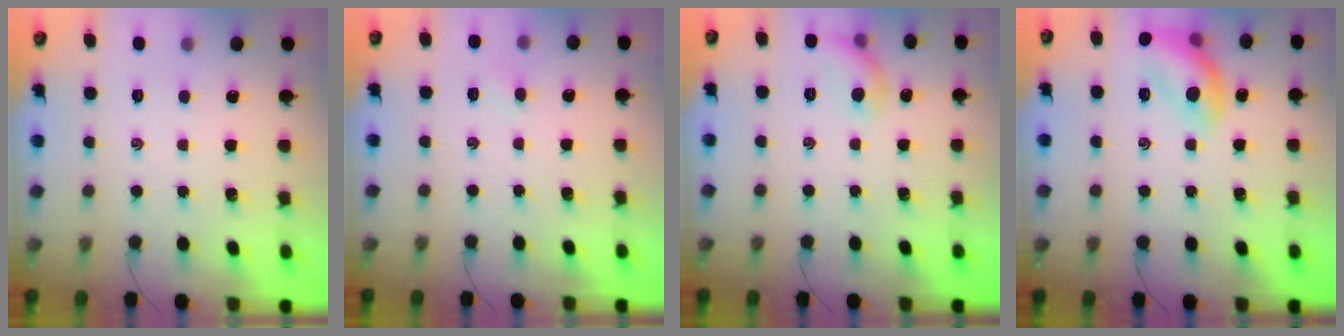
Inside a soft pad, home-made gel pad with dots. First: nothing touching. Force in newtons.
{"total": 3.0, "press": 2.9, "slide": 0.8}
{"total": 6.9, "press": 6.8, "slide": 0.9}
{"total": 13.1, "press": 13.1, "slide": 1.3}